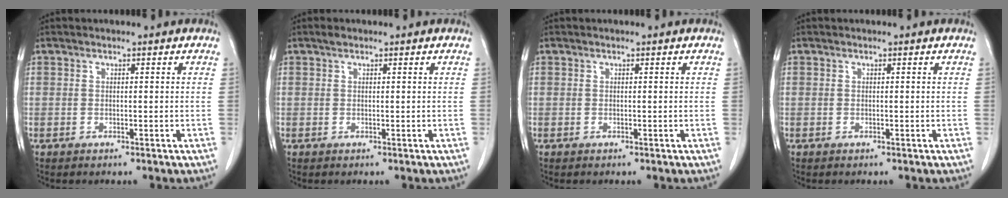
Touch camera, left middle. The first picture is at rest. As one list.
[{"total": 0.7, "force": [0.5, 0.3, 0.3], "torque": [-0.008, 0.005, 0.010]}, {"total": 0.0}, {"total": 0.0}]